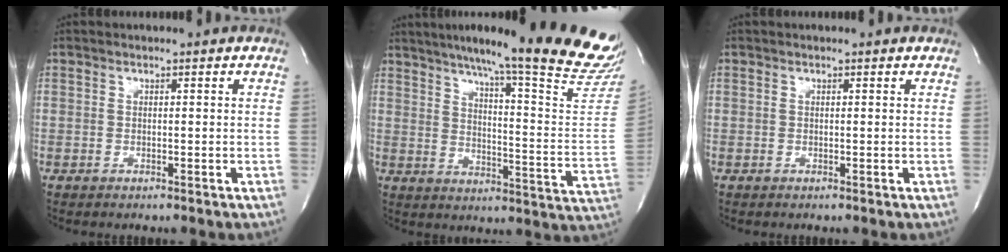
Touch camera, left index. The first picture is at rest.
{"total": 27.9, "force": [23.6, -0.1, 14.9], "torque": [-0.197, -0.092, 0.296]}
{"total": 0.0}